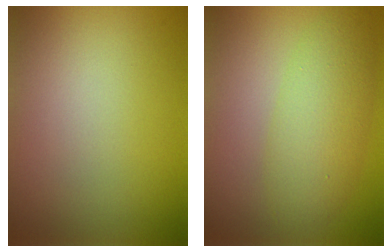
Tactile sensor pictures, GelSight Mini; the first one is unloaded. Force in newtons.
{"total": 4.8, "press": 4.8, "slide": 0.1}